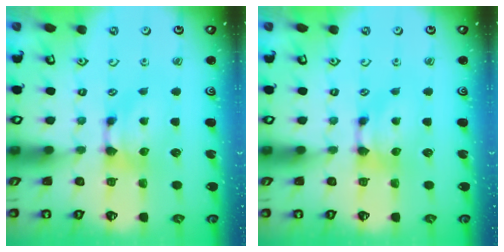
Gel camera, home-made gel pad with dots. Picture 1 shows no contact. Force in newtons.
{"total": 0.0}